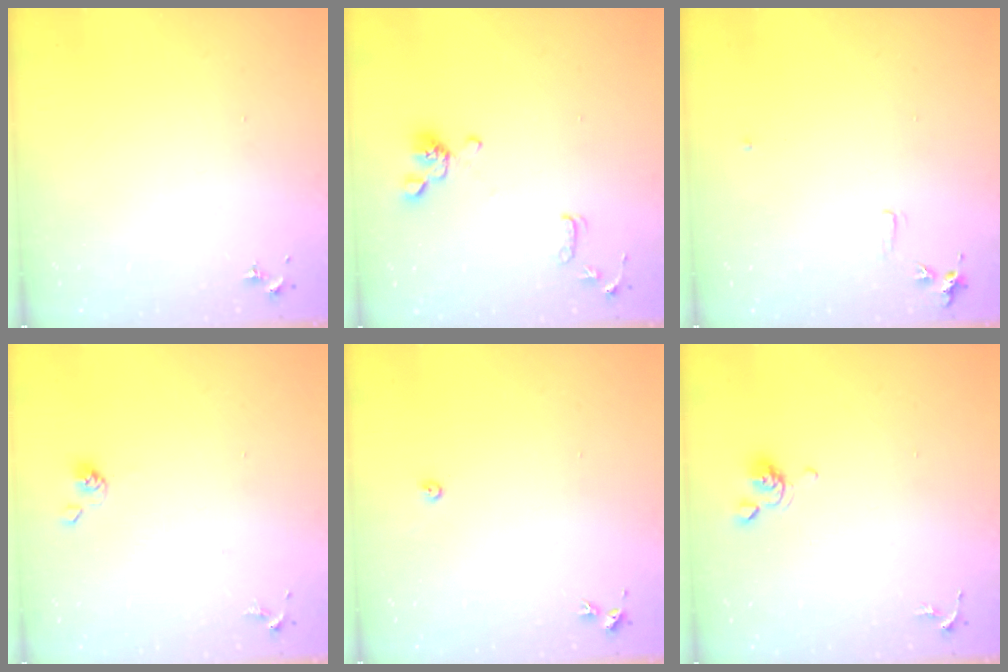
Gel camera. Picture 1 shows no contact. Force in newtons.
{"total": 11.5, "press": 11.3, "slide": 1.8}
{"total": 5.6, "press": 5.5, "slide": 0.7}
{"total": 5.5, "press": 5.4, "slide": 0.9}
{"total": 2.2, "press": 2.2, "slide": 0.3}
{"total": 6.0, "press": 5.9, "slide": 1.2}